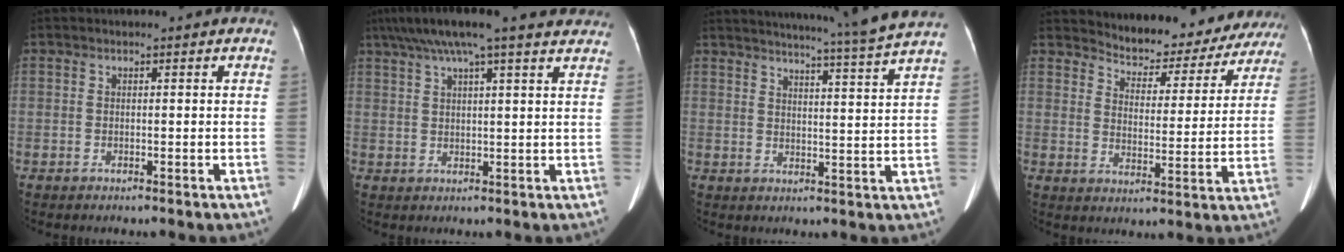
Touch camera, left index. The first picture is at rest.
{"total": 18.1, "force": [15.0, 1.7, 10.0], "torque": [-0.169, 0.056, 0.197]}
{"total": 15.6, "force": [14.0, -2.6, 6.4], "torque": [-0.106, -0.048, 0.171]}
{"total": 14.7, "force": [13.8, 4.4, 2.0], "torque": [-0.009, -0.013, 0.158]}